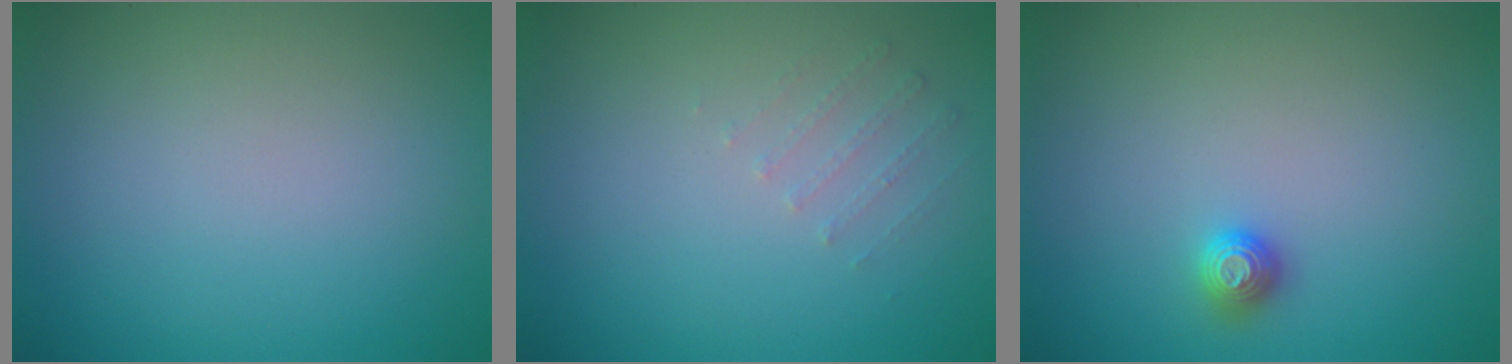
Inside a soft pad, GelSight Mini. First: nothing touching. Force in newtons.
{"total": 0.6, "press": 0.5, "slide": 0.4}
{"total": 1.1, "press": 1.1, "slide": 0.2}